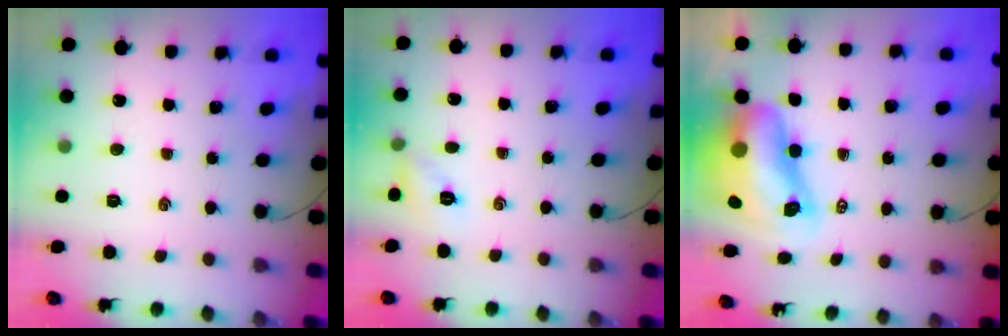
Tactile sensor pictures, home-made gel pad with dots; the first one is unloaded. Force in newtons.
{"total": 5.3, "press": 5.3, "slide": 0.5}
{"total": 12.1, "press": 11.7, "slide": 3.4}